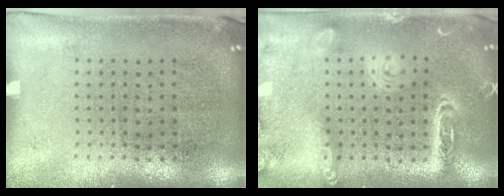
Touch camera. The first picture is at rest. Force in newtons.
{"total": 2.1, "press": 2.1, "slide": 0.1}